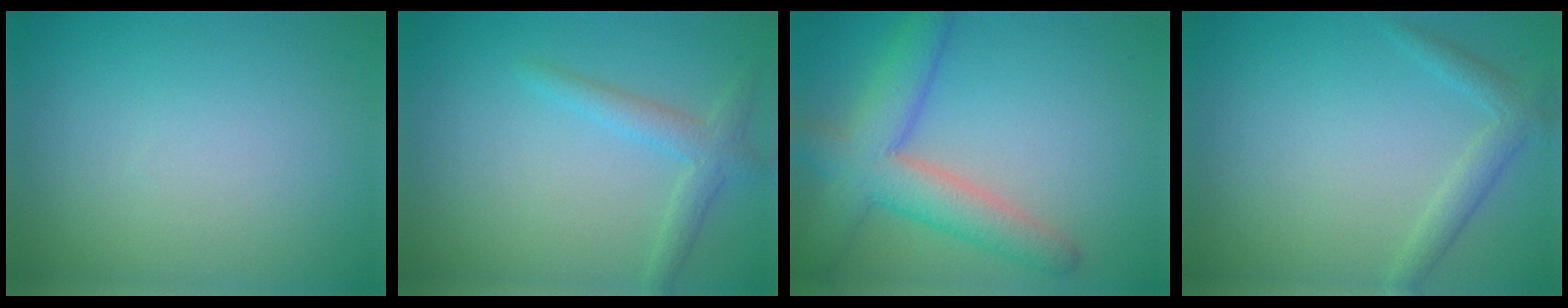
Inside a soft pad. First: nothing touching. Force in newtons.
{"total": 2.3, "press": 2.3, "slide": 0.2}
{"total": 6.3, "press": 6.3, "slide": 0.3}
{"total": 2.0, "press": 2.0, "slide": 0.1}